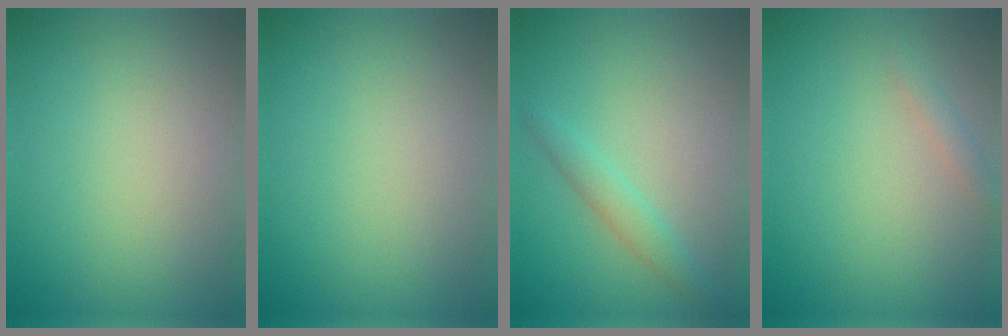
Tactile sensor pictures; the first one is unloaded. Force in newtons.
{"total": 0.0}
{"total": 1.9, "press": 1.9, "slide": 0.0}
{"total": 1.0, "press": 1.0, "slide": 0.0}